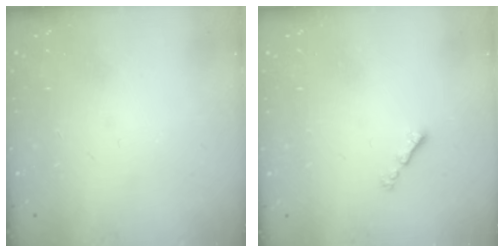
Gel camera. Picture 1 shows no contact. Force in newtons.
{"total": 1.3, "press": 1.2, "slide": 0.5}